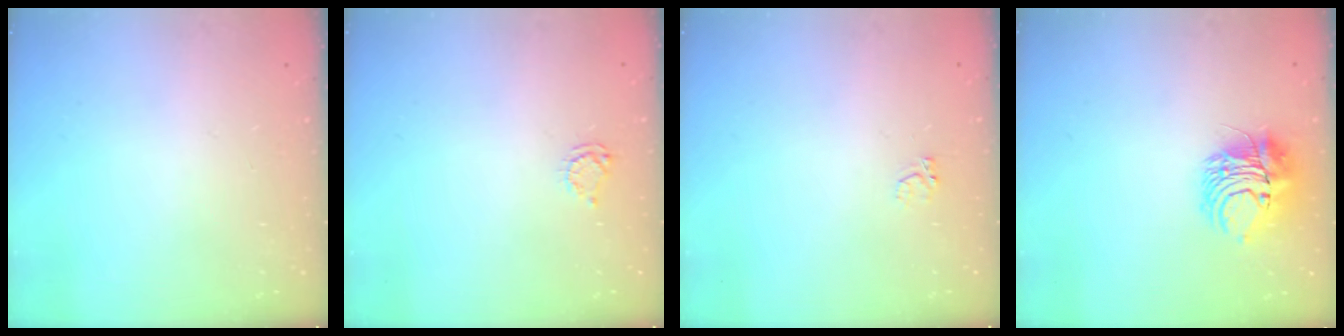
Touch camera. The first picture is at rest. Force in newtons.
{"total": 3.4, "press": 3.3, "slide": 0.5}
{"total": 2.4, "press": 2.3, "slide": 0.5}
{"total": 9.0, "press": 8.9, "slide": 1.3}